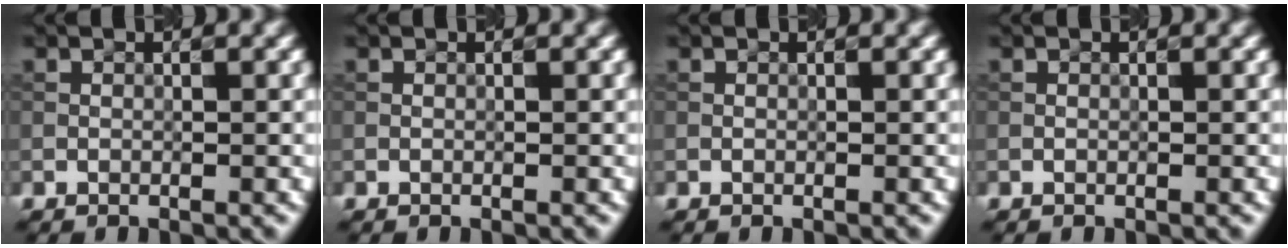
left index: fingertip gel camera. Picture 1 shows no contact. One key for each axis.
{"total": 0.0}
{"total": 0.0}
{"total": 0.0}